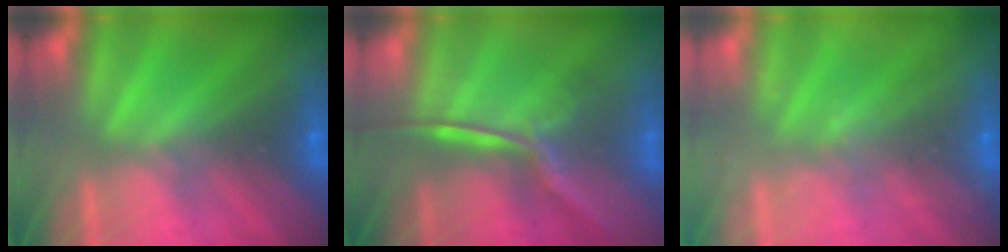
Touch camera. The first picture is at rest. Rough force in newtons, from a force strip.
{"total": 1.6}
{"total": 2.4}